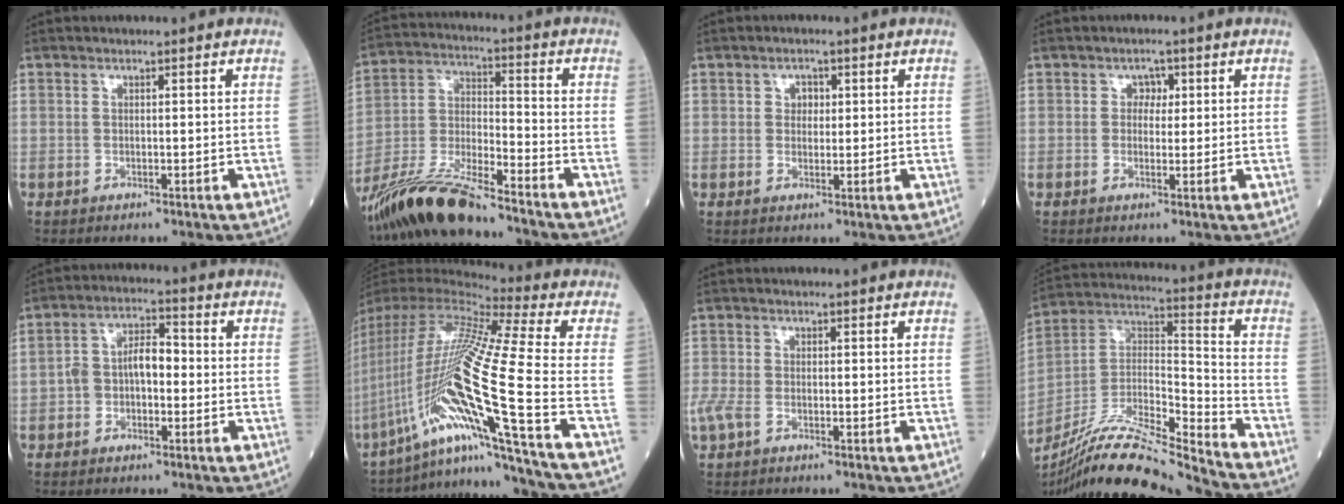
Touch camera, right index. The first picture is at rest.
{"total": 14.5, "force": [-11.8, 1.9, 8.1], "torque": [-0.156, -0.015, -0.220]}
{"total": 2.8, "force": [0.8, 2.0, 1.7], "torque": [-0.022, 0.005, 0.012]}
{"total": 2.0, "force": [0.6, 1.6, 1.2], "torque": [-0.008, 0.003, 0.004]}
{"total": 6.4, "force": [-0.8, 3.5, 5.2], "torque": [-0.100, 0.033, -0.017]}
{"total": 25.3, "force": [-11.0, -2.8, 22.6], "torque": [-0.448, -0.026, -0.201]}
{"total": 4.2, "force": [-2.1, 2.3, 2.8], "torque": [-0.076, -0.004, -0.041]}
{"total": 19.2, "force": [-17.4, -0.5, 8.2], "torque": [-0.170, 0.016, -0.317]}